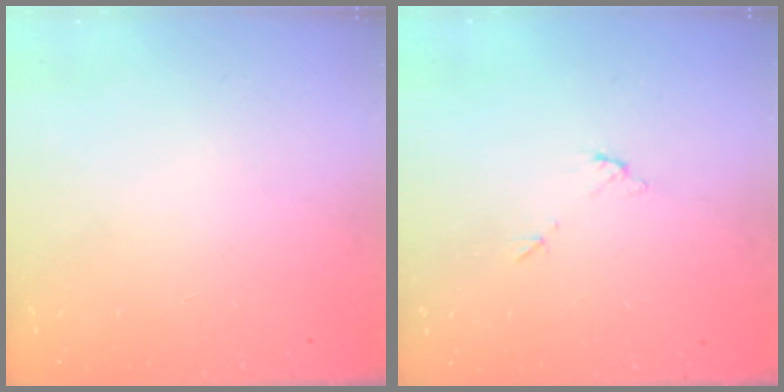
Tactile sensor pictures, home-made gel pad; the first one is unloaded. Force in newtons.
{"total": 4.8, "press": 4.8, "slide": 0.2}